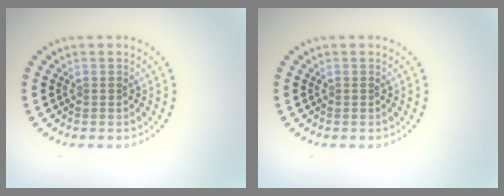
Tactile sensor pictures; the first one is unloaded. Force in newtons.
{"total": 0.0}